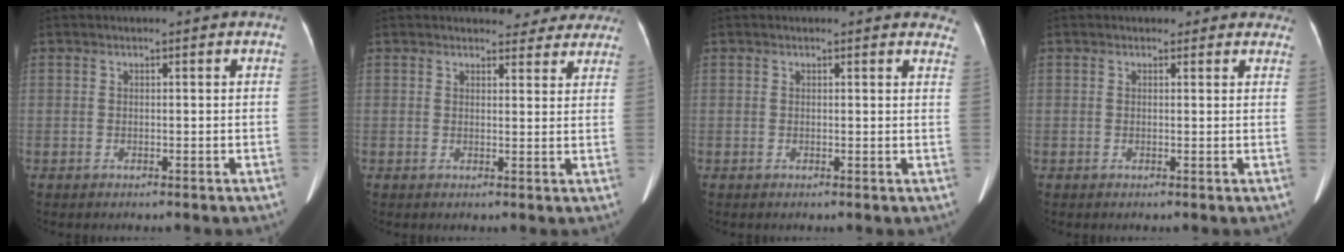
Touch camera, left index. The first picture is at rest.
{"total": 8.1, "force": [7.5, 2.8, 1.3], "torque": [0.013, -0.004, 0.065]}
{"total": 5.8, "force": [5.5, 1.7, 1.0], "torque": [0.018, -0.013, 0.025]}
{"total": 3.7, "force": [3.1, 1.9, 0.4], "torque": [0.017, -0.001, 0.016]}